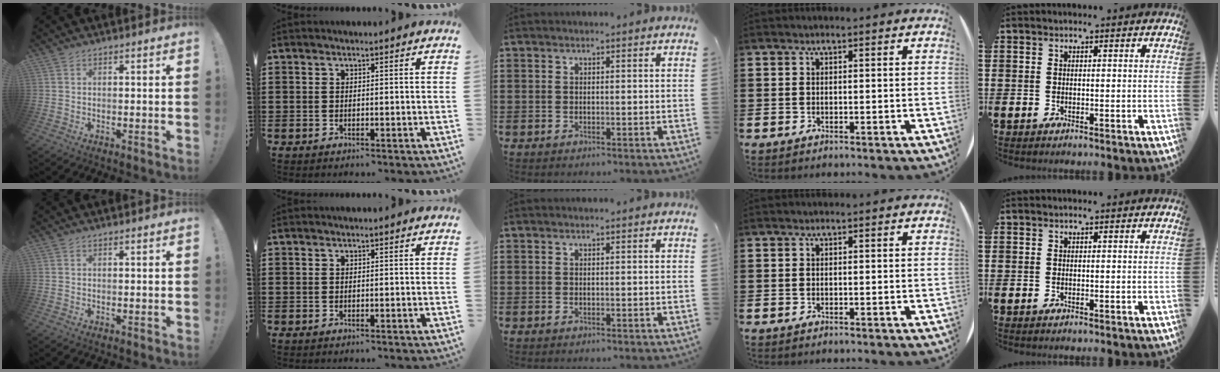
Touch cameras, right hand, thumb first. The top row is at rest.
{}